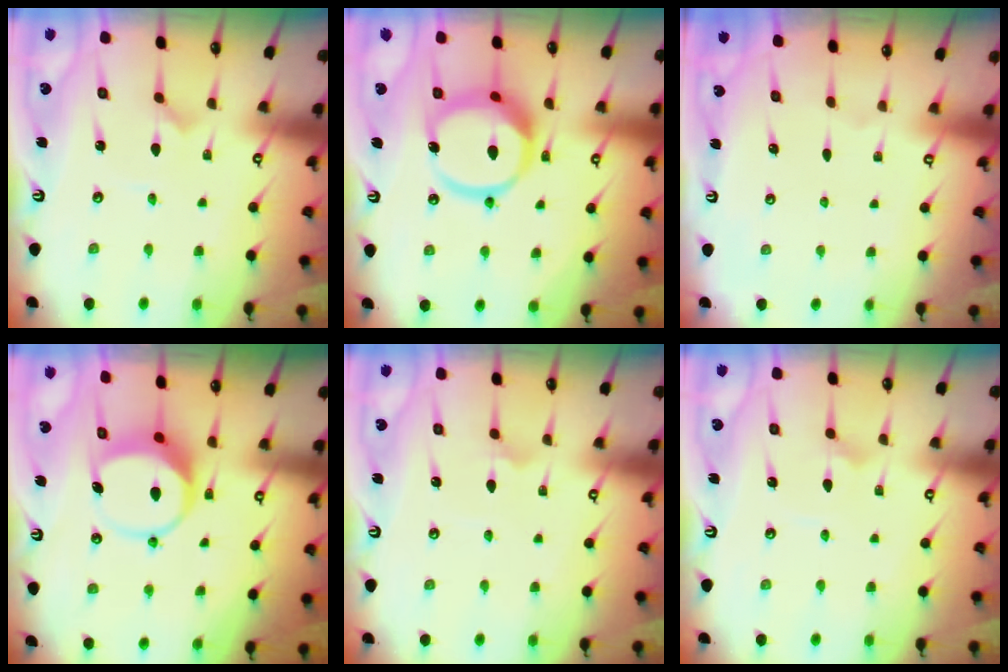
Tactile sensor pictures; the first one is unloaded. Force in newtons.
{"total": 14.6, "press": 14.5, "slide": 1.3}
{"total": 0.0}
{"total": 9.1, "press": 9.1, "slide": 0.6}
{"total": 2.9, "press": 2.9, "slide": 0.2}
{"total": 2.6, "press": 2.6, "slide": 0.1}